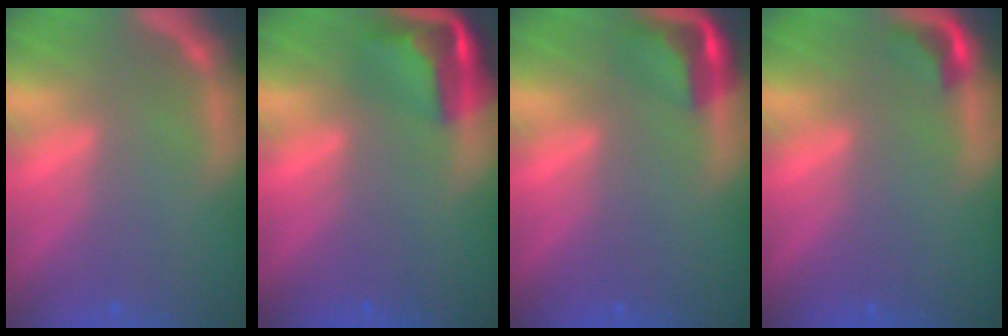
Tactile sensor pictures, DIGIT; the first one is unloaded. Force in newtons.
{"total": 5.9}
{"total": 3.9}
{"total": 1.9}